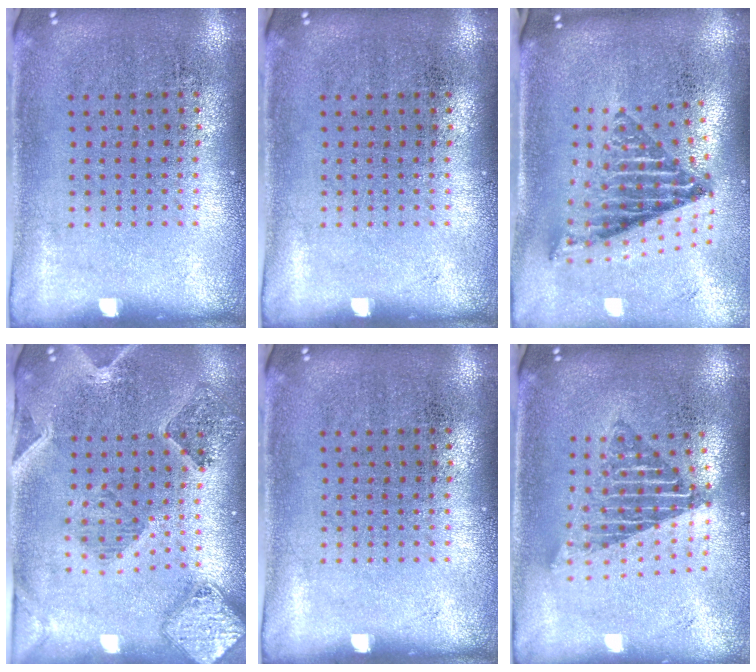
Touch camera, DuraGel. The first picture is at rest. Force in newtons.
{"total": 0.0}
{"total": 1.9, "press": 1.5, "slide": 1.2}
{"total": 1.5, "press": 1.4, "slide": 0.4}
{"total": 0.0}
{"total": 1.6, "press": 1.3, "slide": 0.9}